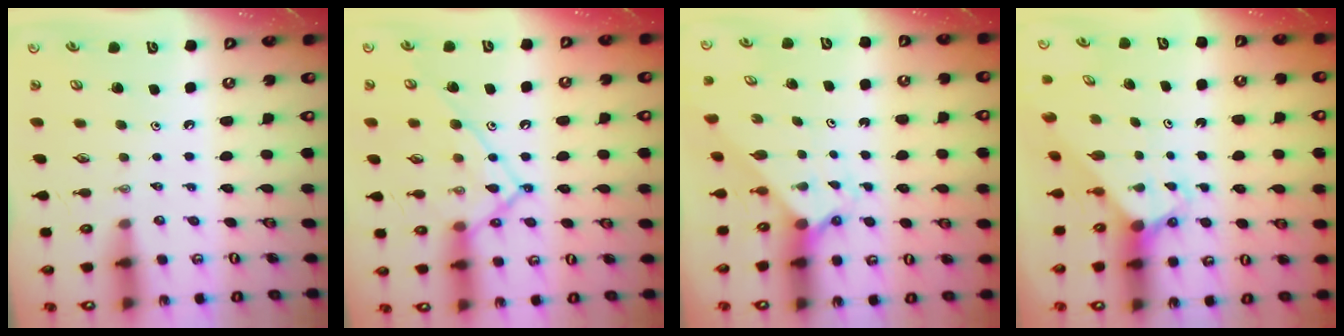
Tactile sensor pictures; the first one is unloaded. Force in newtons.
{"total": 13.5, "press": 13.4, "slide": 1.0}
{"total": 1.8, "press": 1.8, "slide": 0.1}
{"total": 3.0, "press": 3.0, "slide": 0.2}